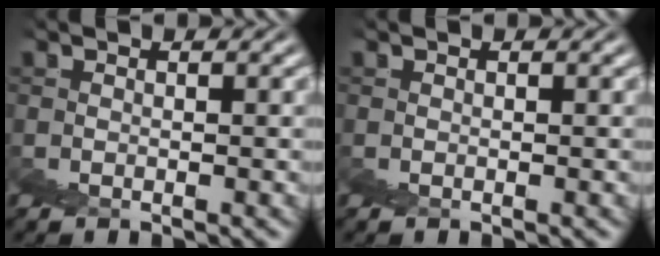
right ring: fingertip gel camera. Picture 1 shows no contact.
{"total": 0.0}